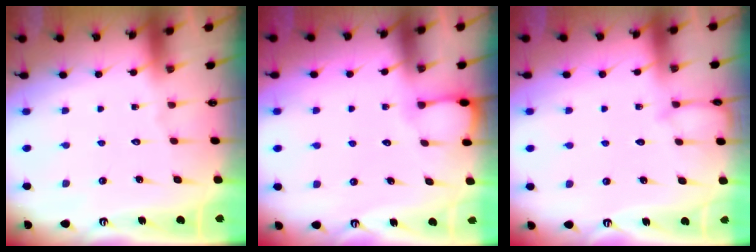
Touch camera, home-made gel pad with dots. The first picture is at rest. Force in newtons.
{"total": 2.5, "press": 2.5, "slide": 0.2}
{"total": 3.3, "press": 3.3, "slide": 0.3}